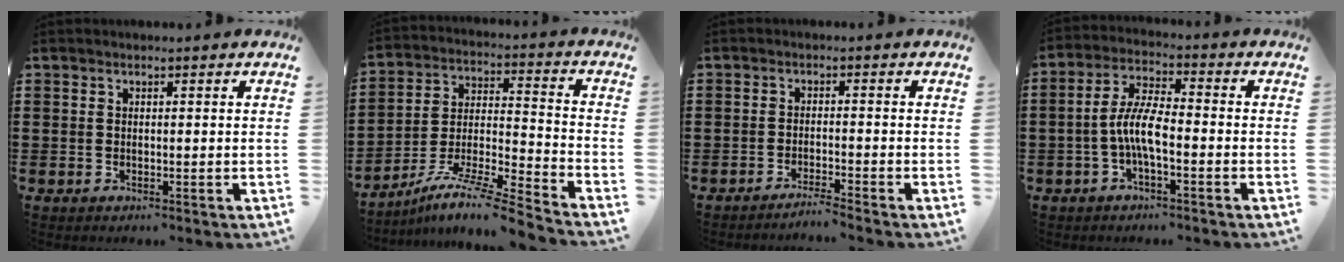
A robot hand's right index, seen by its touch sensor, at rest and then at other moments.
{"total": 9.7, "force": [-8.2, -0.1, 5.2], "torque": [-0.097, 0.001, -0.167]}
{"total": 2.0, "force": [-1.8, -0.4, 0.5], "torque": [-0.009, 0.002, -0.037]}
{"total": 6.7, "force": [-2.0, 1.7, 6.2], "torque": [-0.140, -0.009, -0.045]}